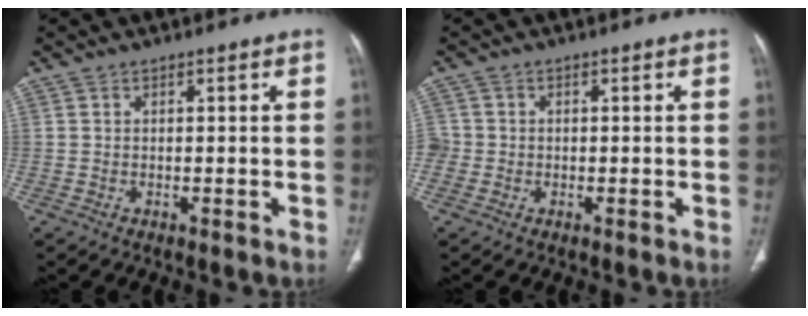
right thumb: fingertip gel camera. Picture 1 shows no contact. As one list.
[{"total": 3.0, "force": [-0.4, 2.9, 0.7], "torque": [-0.002, 0.008, -0.011]}]